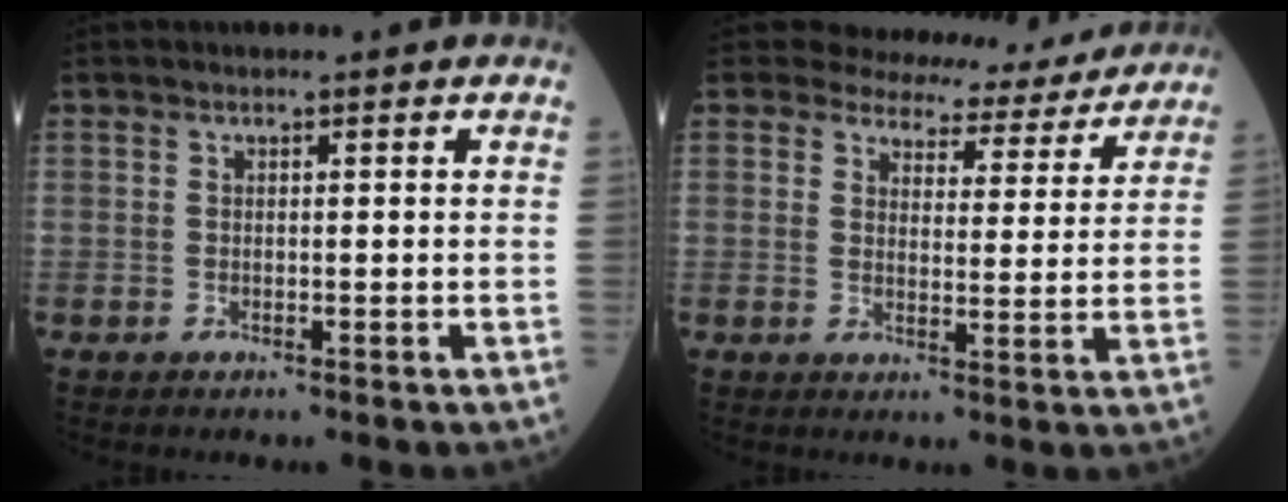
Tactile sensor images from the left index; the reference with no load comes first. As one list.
[{"total": 10.3, "force": [9.9, 2.9, 0.9], "torque": [0.000, -0.012, 0.110]}]